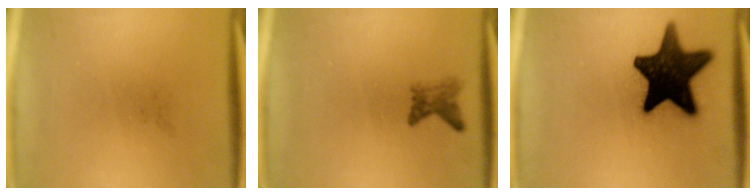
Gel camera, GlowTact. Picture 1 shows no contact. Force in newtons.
{"total": 1.9}
{"total": 18.1}